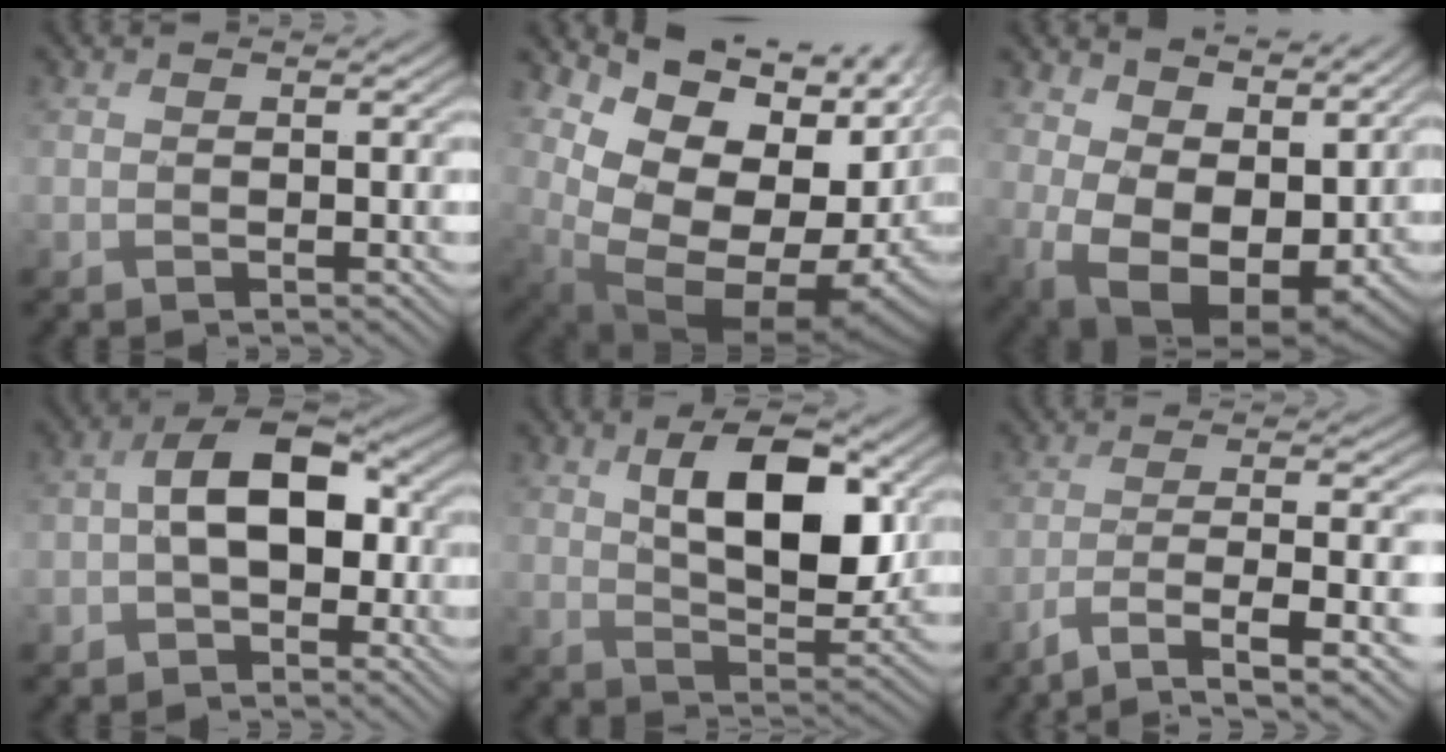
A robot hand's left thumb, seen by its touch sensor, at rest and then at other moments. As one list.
[{"total": 16.7, "force": [0.4, 12.0, 11.7], "torque": [-0.228, -0.032, 0.067]}, {"total": 15.3, "force": [4.4, 10.4, 10.4], "torque": [-0.217, -0.013, 0.095]}, {"total": 10.0, "force": [-1.4, 6.5, 7.5], "torque": [-0.125, 0.015, -0.037]}, {"total": 10.7, "force": [2.7, 5.7, 8.6], "torque": [-0.137, -0.006, 0.044]}, {"total": 9.8, "force": [-6.8, 1.2, 6.9], "torque": [-0.090, 0.013, -0.121]}]